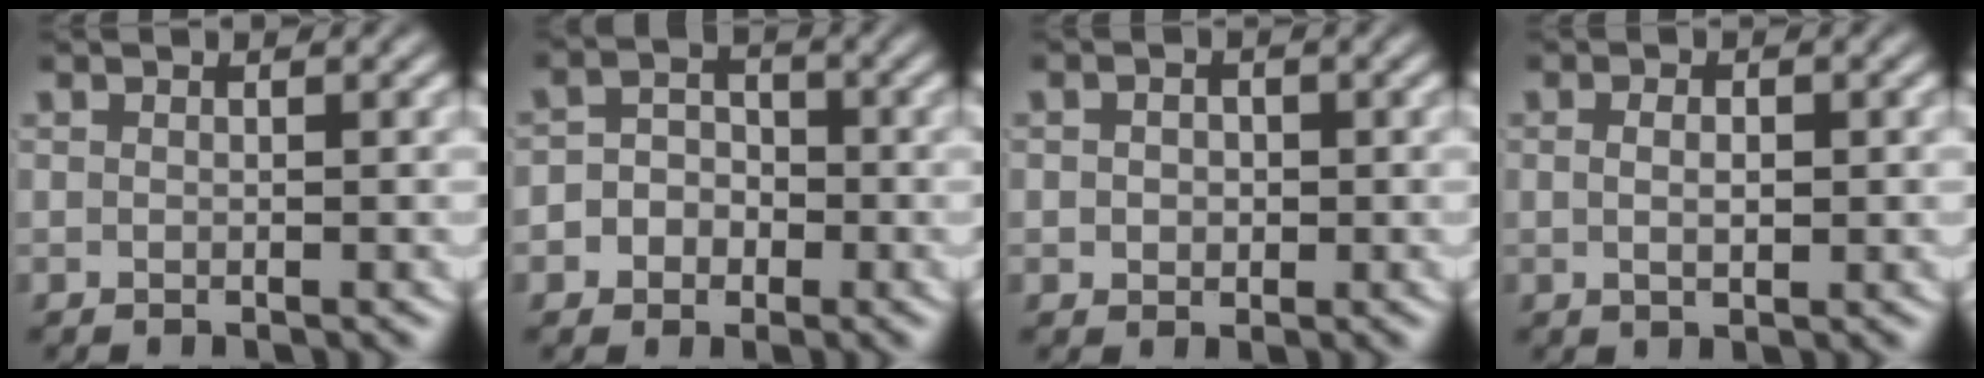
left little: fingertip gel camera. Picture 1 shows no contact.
{"total": 5.5, "force": [-1.7, 5.0, 1.7], "torque": [-0.036, -0.005, -0.038]}
{"total": 1.3, "force": [-0.1, 1.1, 0.6], "torque": [-0.010, -0.007, 0.004]}
{"total": 1.2, "force": [0.0, 0.3, 1.2], "torque": [-0.016, -0.005, 0.006]}